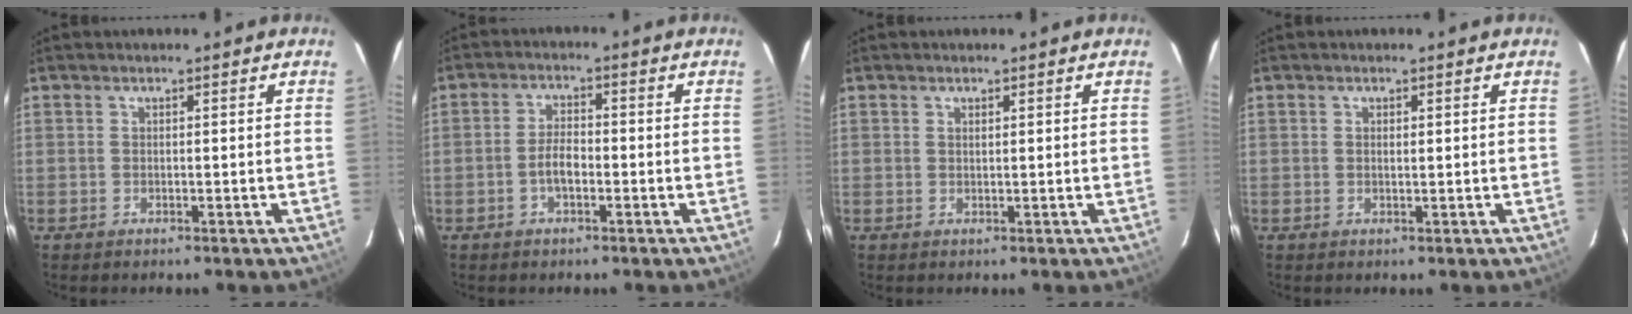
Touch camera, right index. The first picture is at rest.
{"total": 3.7, "force": [-1.4, 1.5, 3.1], "torque": [-0.065, 0.007, -0.026]}
{"total": 0.6, "force": [0.4, 0.3, 0.4], "torque": [-0.006, 0.002, 0.008]}
{"total": 0.8, "force": [0.3, 0.4, 0.7], "torque": [-0.012, 0.002, 0.005]}